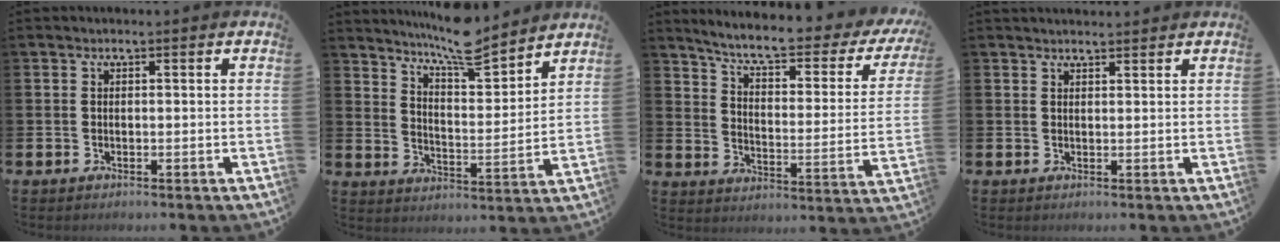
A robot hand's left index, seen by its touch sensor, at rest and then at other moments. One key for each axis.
{"total": 8.5, "fx": 8.0, "fy": 1.1, "fz": 2.7, "tx": -0.070, "ty": -0.053, "tz": 0.142}
{"total": 6.9, "fx": 5.8, "fy": 1.3, "fz": 3.6, "tx": -0.088, "ty": -0.046, "tz": 0.090}
{"total": 1.5, "fx": 1.5, "fy": 0.3, "fz": 0.2, "tx": 0.003, "ty": -0.005, "tz": 0.026}